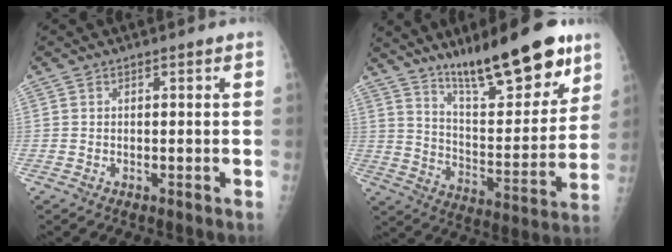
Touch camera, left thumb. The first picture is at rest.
{"total": 21.5, "force": [14.7, 5.7, 14.6], "torque": [-0.186, -0.080, 0.241]}